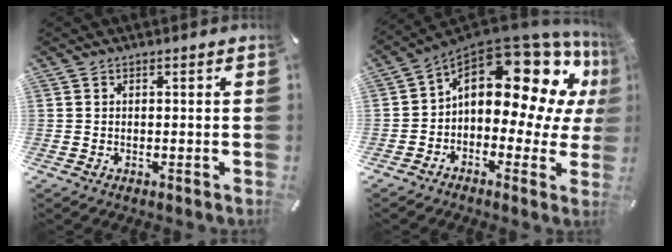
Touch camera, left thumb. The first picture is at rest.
{"total": 19.9, "force": [7.7, 10.5, 15.0], "torque": [-0.220, -0.061, 0.127]}